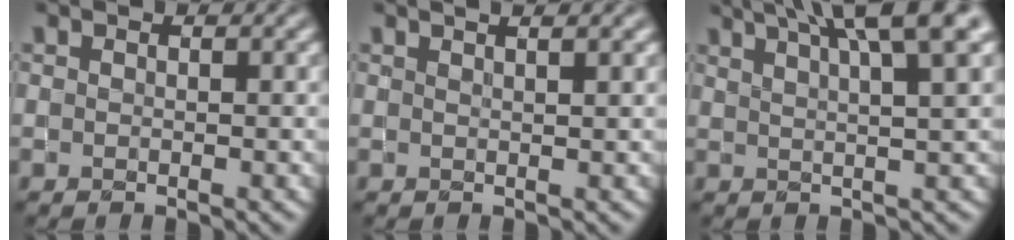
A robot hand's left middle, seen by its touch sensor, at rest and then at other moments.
{"total": 3.8, "force": [2.4, 1.6, 2.5], "torque": [-0.005, 0.022, -0.002]}
{"total": 8.8, "force": [5.4, 2.0, 6.7], "torque": [-0.062, 0.036, 0.057]}